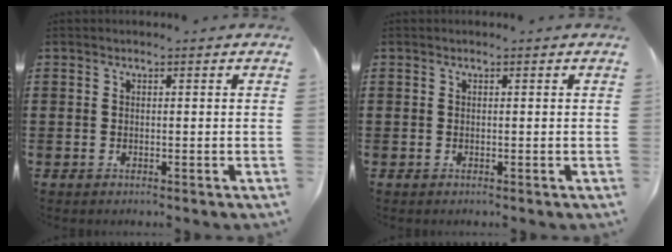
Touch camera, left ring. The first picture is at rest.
{"total": 0.0}